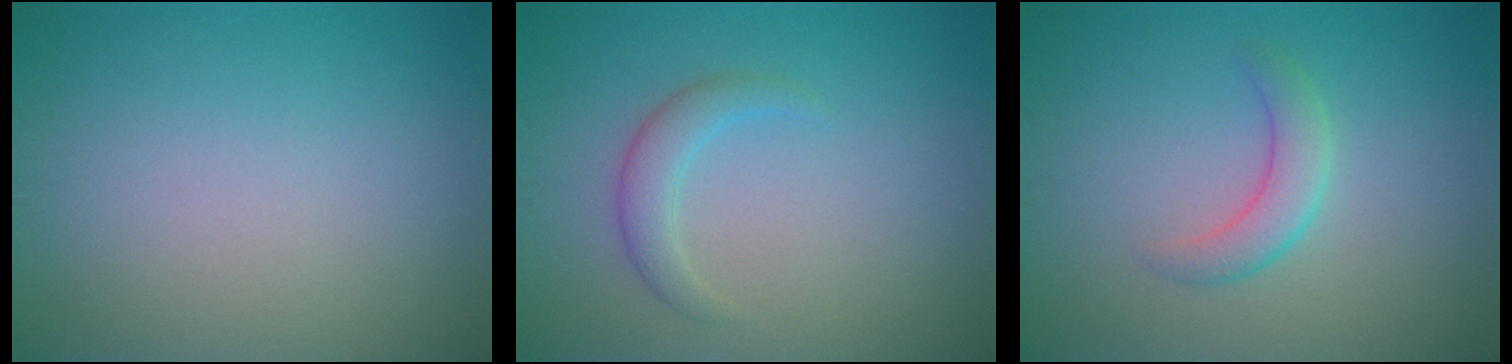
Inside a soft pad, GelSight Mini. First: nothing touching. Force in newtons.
{"total": 2.0, "press": 2.0, "slide": 0.1}
{"total": 2.4, "press": 2.4, "slide": 0.1}